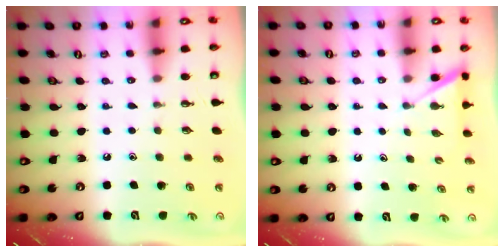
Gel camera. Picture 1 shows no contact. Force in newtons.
{"total": 3.0, "press": 3.0, "slide": 0.2}